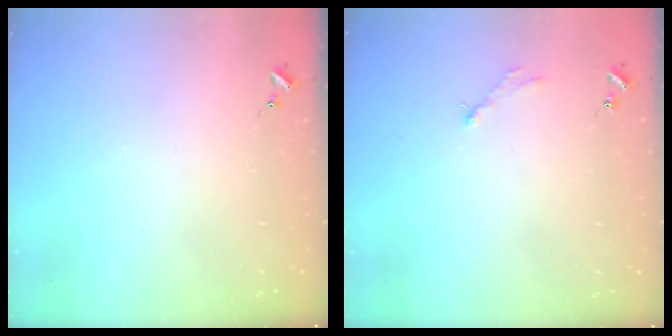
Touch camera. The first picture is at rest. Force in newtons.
{"total": 2.8, "press": 2.8, "slide": 0.4}